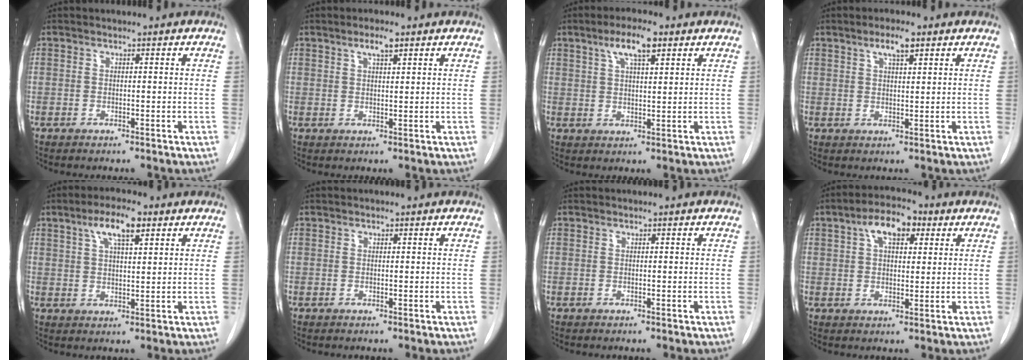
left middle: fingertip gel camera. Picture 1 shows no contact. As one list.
[{"total": 2.7, "force": [1.7, 0.5, 2.0], "torque": [-0.040, 0.003, 0.031]}, {"total": 6.1, "force": [3.5, 1.3, 4.8], "torque": [-0.094, 0.009, 0.061]}, {"total": 3.6, "force": [2.3, 0.8, 2.7], "torque": [-0.054, 0.005, 0.040]}, {"total": 6.6, "force": [3.6, 1.6, 5.2], "torque": [-0.101, 0.010, 0.063]}, {"total": 0.0}, {"total": 0.0}, {"total": 7.1, "force": [3.2, 3.3, 5.4], "torque": [-0.095, 0.022, 0.051]}]